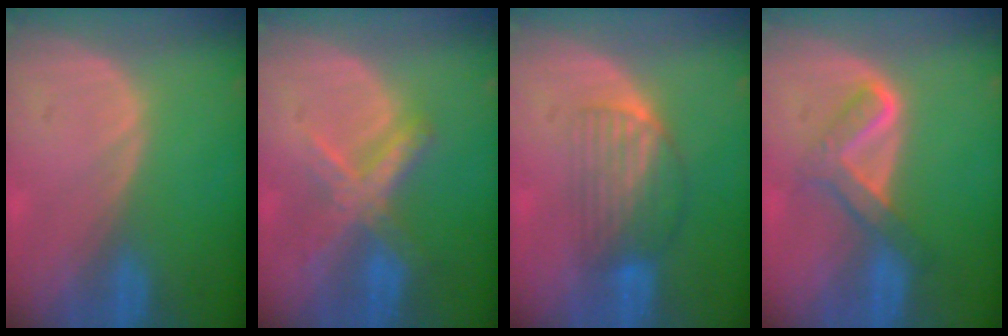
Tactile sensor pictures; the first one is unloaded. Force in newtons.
{"total": 7.3, "press": 6.1, "slide": 3.9}
{"total": 6.8, "press": 6.0, "slide": 3.2}
{"total": 5.2, "press": 5.1, "slide": 0.6}